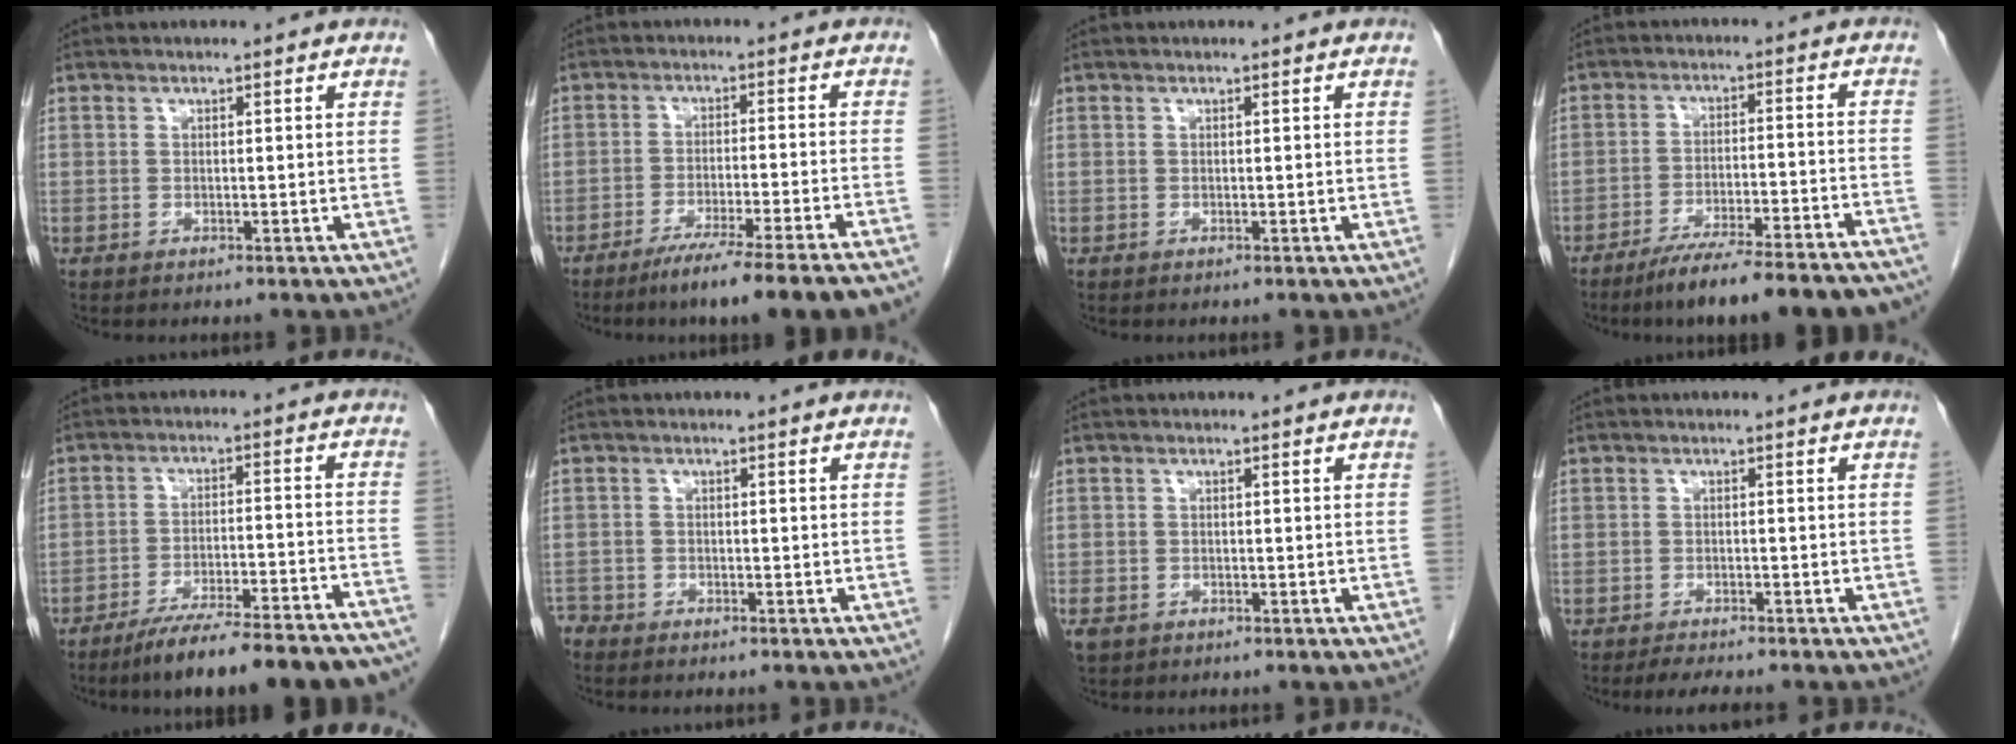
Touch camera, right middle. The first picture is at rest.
{"total": 13.0, "force": [-10.1, -1.6, 7.9], "torque": [-0.101, -0.040, -0.152]}
{"total": 0.0}
{"total": 17.7, "force": [-15.2, 0.8, 9.0], "torque": [-0.102, -0.006, -0.216]}
{"total": 19.3, "force": [-16.8, 1.4, 9.5], "torque": [-0.105, 0.002, -0.237]}
{"total": 2.3, "force": [-2.1, 0.9, 0.0], "torque": [-0.001, -0.001, -0.040]}
{"total": 2.3, "force": [-1.5, 1.5, 0.9], "torque": [-0.021, -0.002, -0.021]}
{"total": 2.8, "force": [-2.5, 0.2, 1.3], "torque": [-0.028, -0.010, -0.039]}